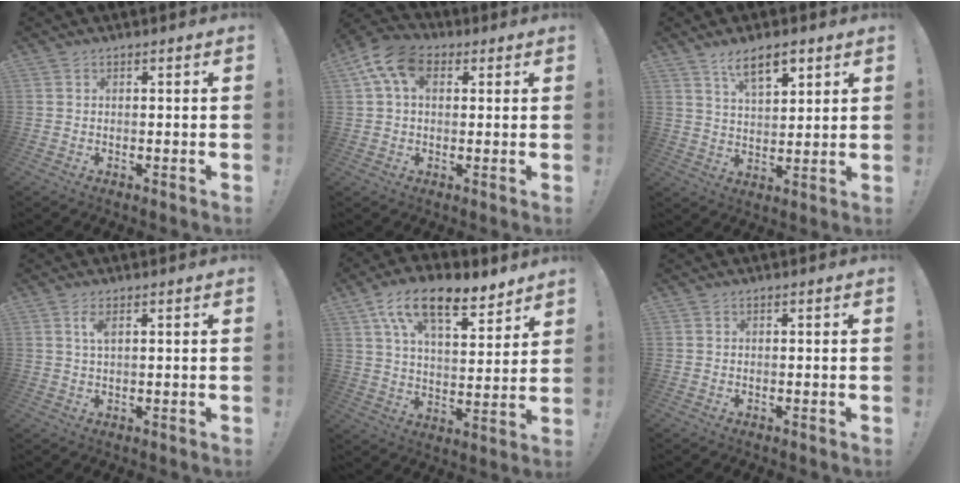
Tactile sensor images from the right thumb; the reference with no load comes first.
{"total": 11.3, "force": [4.1, 7.3, 7.6], "torque": [-0.131, 0.001, 0.079]}
{"total": 9.0, "force": [5.6, 3.5, 6.2], "torque": [-0.099, -0.020, 0.100]}
{"total": 2.6, "force": [1.2, 0.6, 2.3], "torque": [-0.032, -0.004, 0.016]}
{"total": 15.2, "force": [10.2, 6.1, 9.4], "torque": [-0.161, -0.055, 0.179]}
{"total": 0.0}